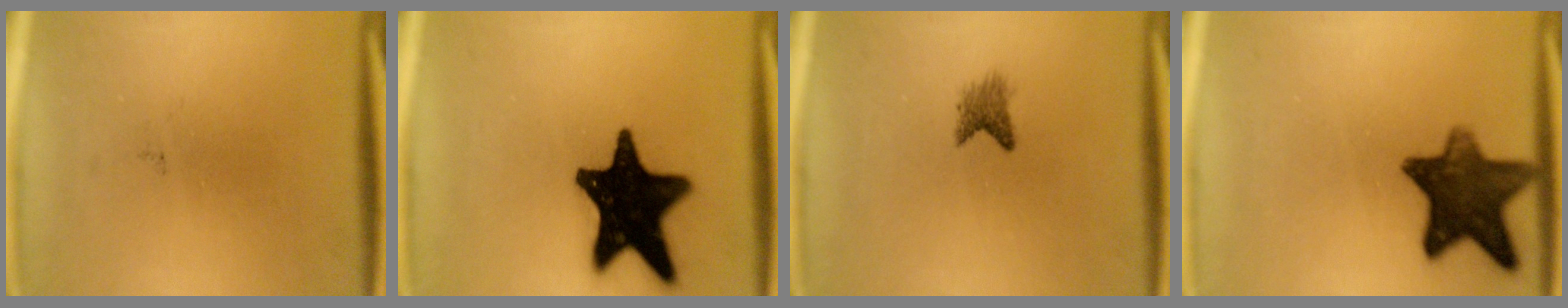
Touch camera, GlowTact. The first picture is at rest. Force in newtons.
{"total": 19.6}
{"total": 2.1}
{"total": 11.7}